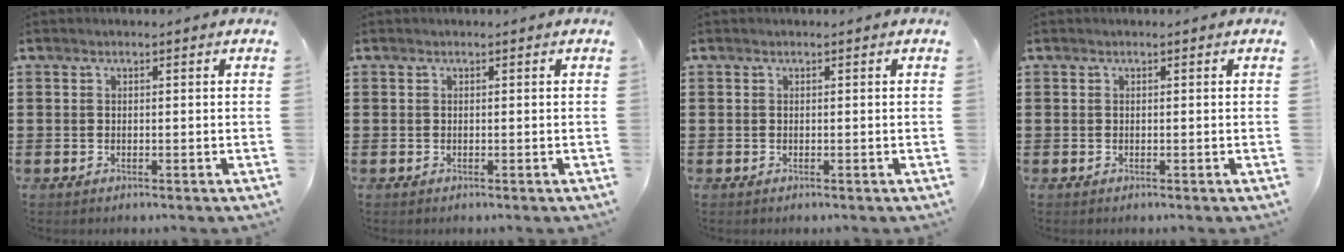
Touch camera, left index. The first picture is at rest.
{"total": 0.0}
{"total": 0.0}
{"total": 0.0}